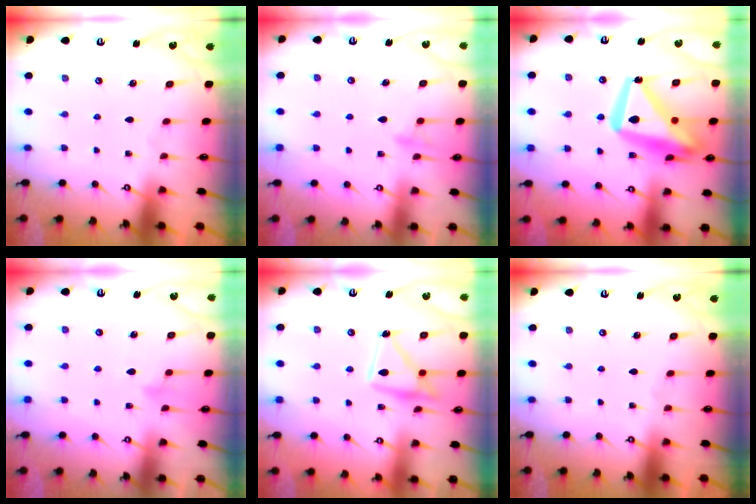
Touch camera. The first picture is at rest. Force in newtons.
{"total": 7.9, "press": 7.9, "slide": 0.6}
{"total": 20.2, "press": 20.1, "slide": 2.2}
{"total": 5.9, "press": 5.9, "slide": 0.3}
{"total": 14.5, "press": 14.5, "slide": 1.0}
{"total": 0.0}